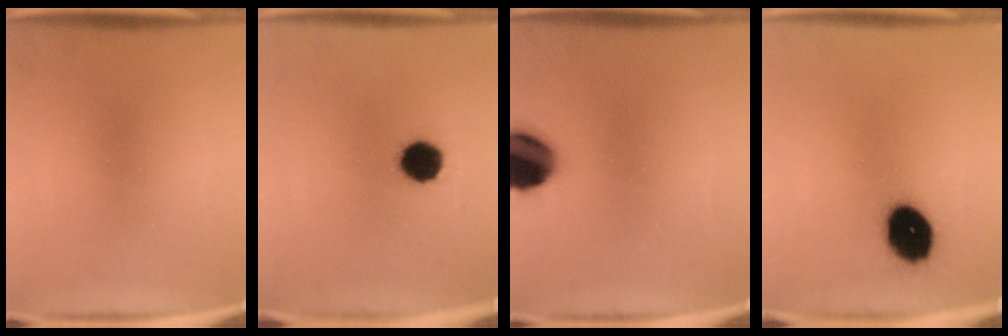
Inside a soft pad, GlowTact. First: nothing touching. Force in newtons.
{"total": 8.7}
{"total": 14.1}
{"total": 12.7}